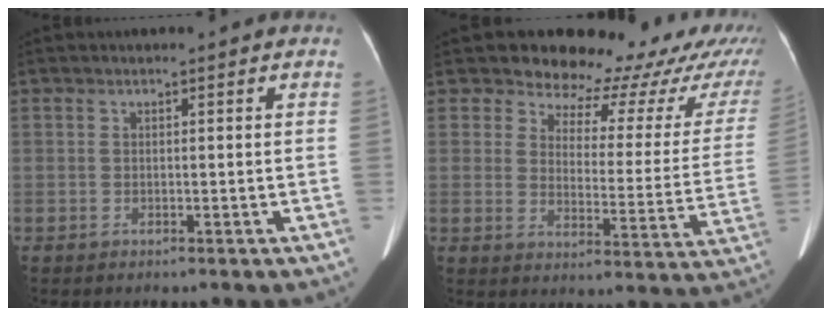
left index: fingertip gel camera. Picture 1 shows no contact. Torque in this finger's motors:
{"motor_torque": [2.14, 0.00, 0.22, -0.01]}